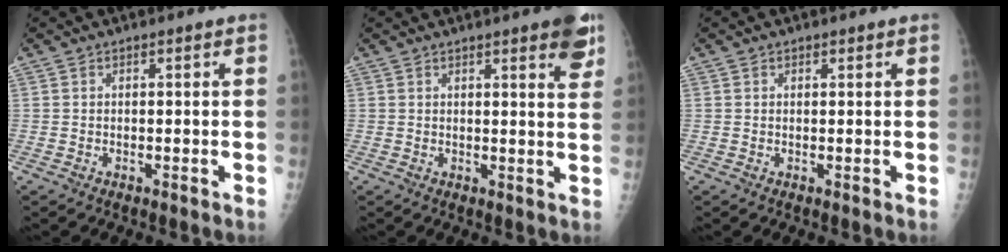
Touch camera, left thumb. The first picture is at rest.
{"total": 6.8, "force": [3.9, 1.4, 5.3], "torque": [-0.053, -0.014, 0.045]}
{"total": 0.6, "force": [0.5, 0.4, 0.1], "torque": [0.003, -0.003, 0.005]}